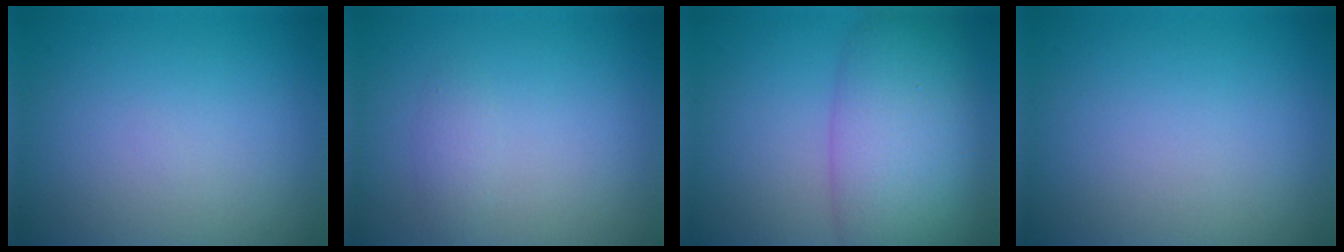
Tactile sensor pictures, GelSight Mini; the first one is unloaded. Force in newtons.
{"total": 1.0, "press": 1.0, "slide": 0.0}
{"total": 8.6, "press": 8.6, "slide": 0.6}
{"total": 0.0}